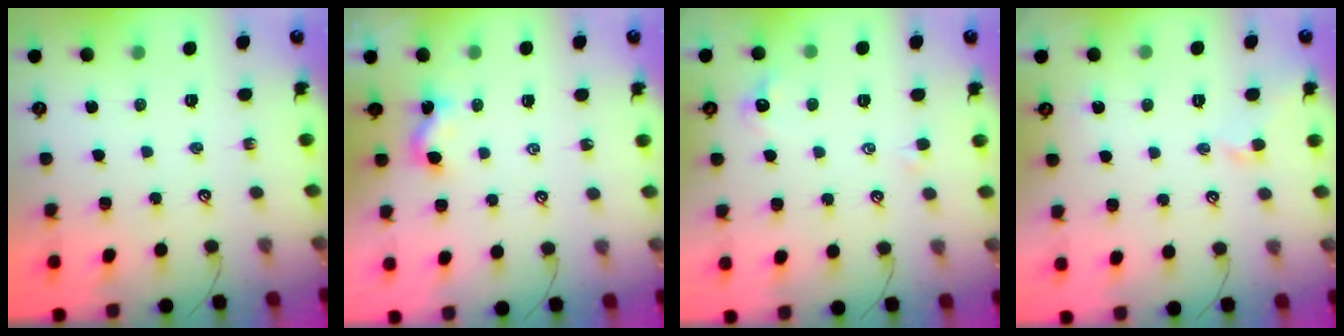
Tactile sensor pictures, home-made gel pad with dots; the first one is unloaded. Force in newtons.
{"total": 2.7, "press": 2.7, "slide": 0.3}
{"total": 1.2, "press": 0.9, "slide": 0.8}
{"total": 1.2, "press": 1.0, "slide": 0.6}